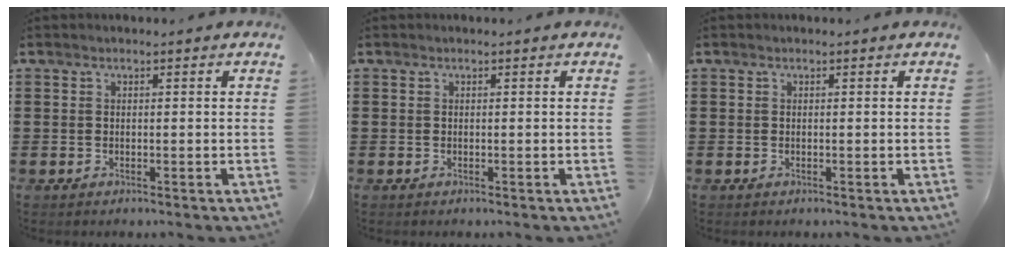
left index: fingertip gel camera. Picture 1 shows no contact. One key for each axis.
{"total": 0.0}
{"total": 0.0}